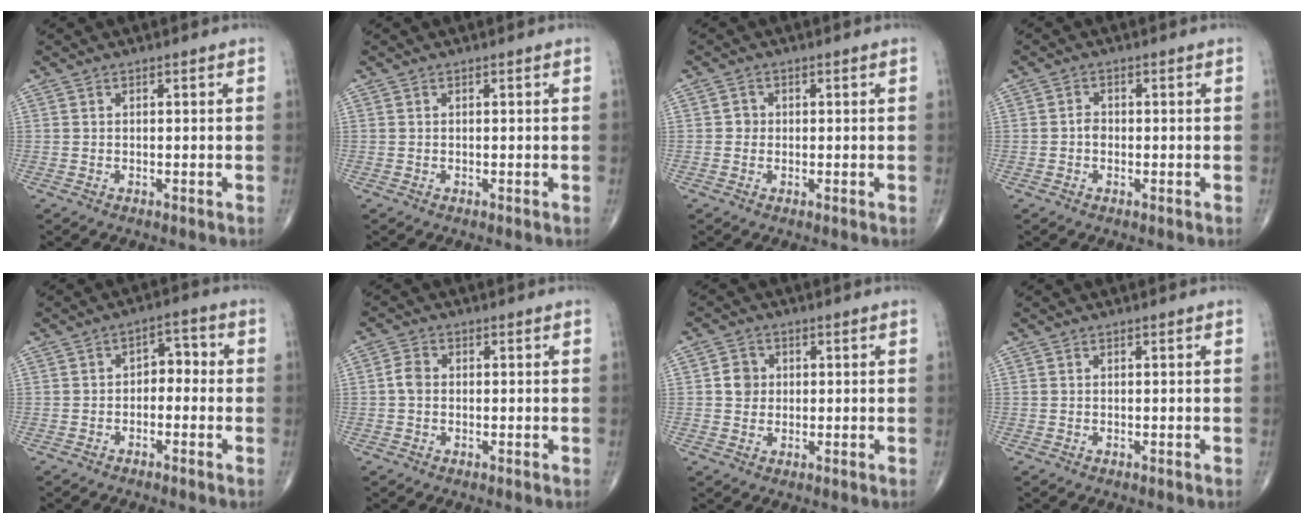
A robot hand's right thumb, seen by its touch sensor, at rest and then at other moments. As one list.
[{"total": 0.0}, {"total": 1.5, "force": [0.0, 1.4, 0.4], "torque": [0.002, 0.004, -0.003]}, {"total": 1.5, "force": [-0.4, 1.2, 0.9], "torque": [-0.006, 0.003, -0.010]}, {"total": 4.4, "force": [-0.9, 2.9, 3.2], "torque": [-0.026, 0.027, -0.026]}, {"total": 2.7, "force": [-0.2, 2.1, 1.7], "torque": [-0.030, 0.007, -0.009]}, {"total": 3.7, "force": [0.4, 3.4, 1.4], "torque": [-0.007, 0.002, 0.003]}, {"total": 0.0}]